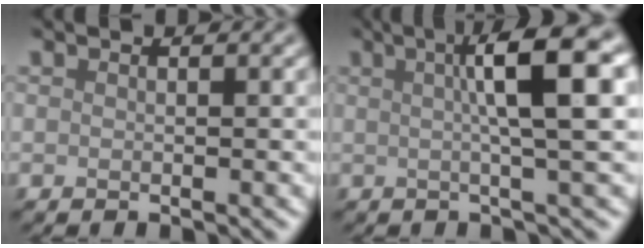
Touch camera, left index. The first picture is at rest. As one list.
[{"total": 7.7, "force": [1.8, 1.2, 7.4], "torque": [-0.090, 0.022, 0.023]}]